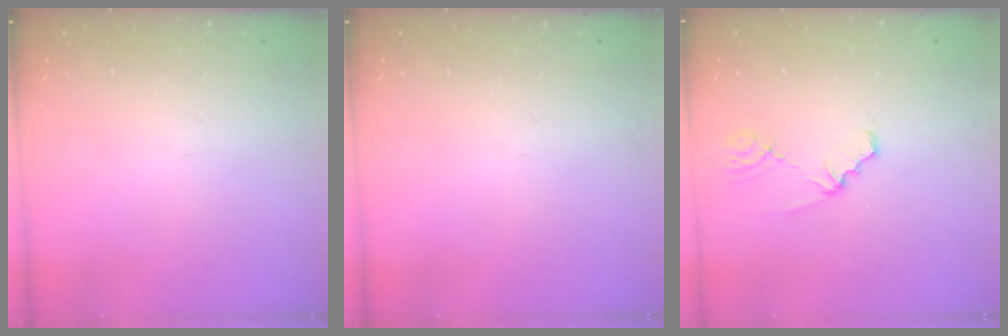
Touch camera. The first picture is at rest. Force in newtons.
{"total": 0.0}
{"total": 1.7, "press": 1.7, "slide": 0.1}